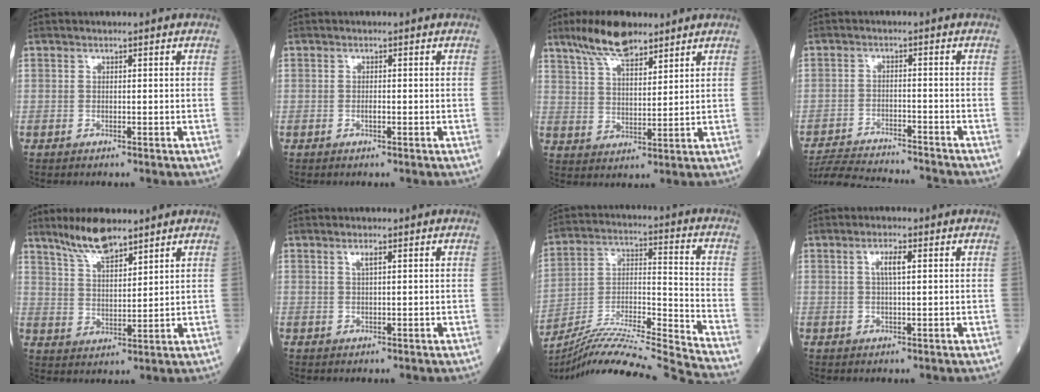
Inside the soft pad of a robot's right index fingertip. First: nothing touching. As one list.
[{"total": 0.7, "force": [-0.2, 0.2, 0.6], "torque": [-0.012, 0.001, -0.005]}, {"total": 9.2, "force": [7.0, 2.6, 5.3], "torque": [-0.106, 0.012, 0.131]}, {"total": 12.3, "force": [-11.9, 0.6, 3.1], "torque": [-0.054, -0.004, -0.180]}, {"total": 7.7, "force": [6.3, 1.6, 4.2], "torque": [-0.091, 0.003, 0.125]}, {"total": 1.3, "force": [0.6, 0.1, 1.1], "torque": [-0.025, 0.001, 0.011]}, {"total": 22.5, "force": [-20.9, -2.8, 7.8], "torque": [-0.154, -0.022, -0.347]}, {"total": 2.8, "force": [0.8, 0.4, 2.6], "torque": [-0.053, 0.002, 0.014]}]